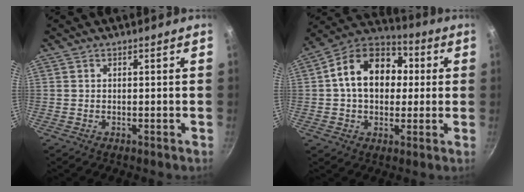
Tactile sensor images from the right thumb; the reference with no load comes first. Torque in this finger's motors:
{"motor_torque": [0.52, 2.62, 0.84, -0.13, 0.26]}